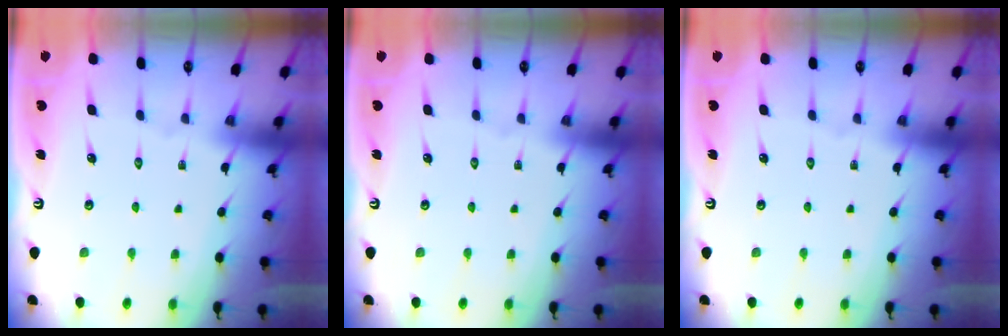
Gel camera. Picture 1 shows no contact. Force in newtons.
{"total": 0.0}
{"total": 0.0}